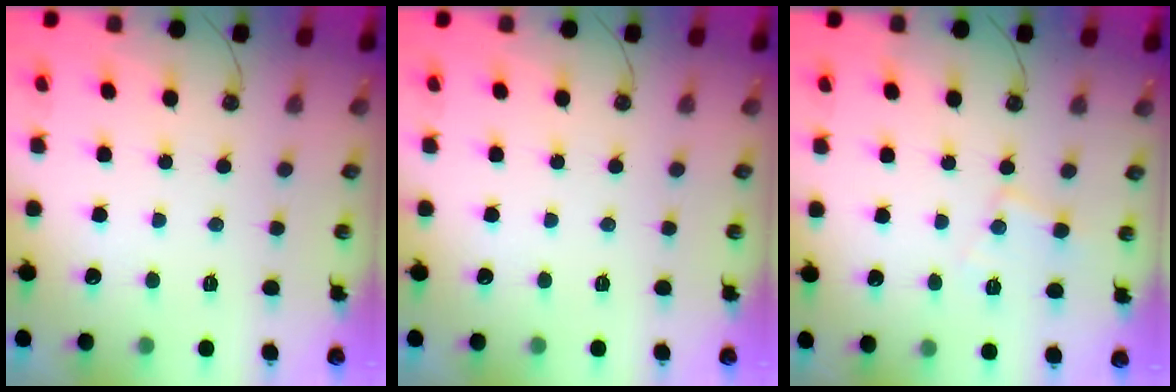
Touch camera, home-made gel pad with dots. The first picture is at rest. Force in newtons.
{"total": 0.0}
{"total": 6.8, "press": 6.8, "slide": 0.4}